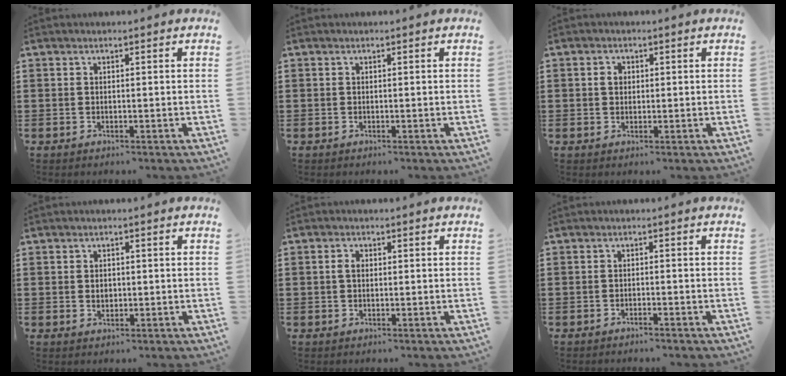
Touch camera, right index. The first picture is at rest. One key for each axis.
{"total": 0.0}
{"total": 1.6, "fx": 0.3, "fy": 1.3, "fz": 0.9, "tx": -0.020, "ty": 0.009, "tz": 0.005}
{"total": 1.4, "fx": 0.1, "fy": 1.1, "fz": 0.9, "tx": -0.020, "ty": 0.007, "tz": 0.000}
{"total": 1.7, "fx": 0.2, "fy": 1.1, "fz": 1.2, "tx": -0.026, "ty": 0.008, "tz": 0.002}
{"total": 1.2, "fx": -1.1, "fy": -0.1, "fz": 0.0, "tx": -0.003, "ty": 0.000, "tz": -0.023}